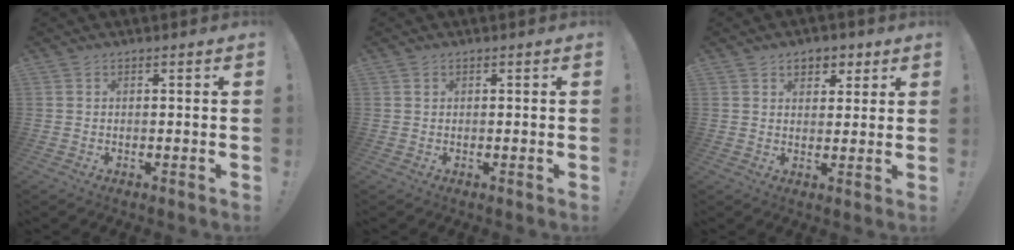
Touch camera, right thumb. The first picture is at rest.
{"total": 0.7, "force": [0.3, 0.6, 0.0], "torque": [0.005, 0.000, 0.005]}
{"total": 5.2, "force": [2.7, 4.0, 1.8], "torque": [-0.015, -0.010, 0.049]}